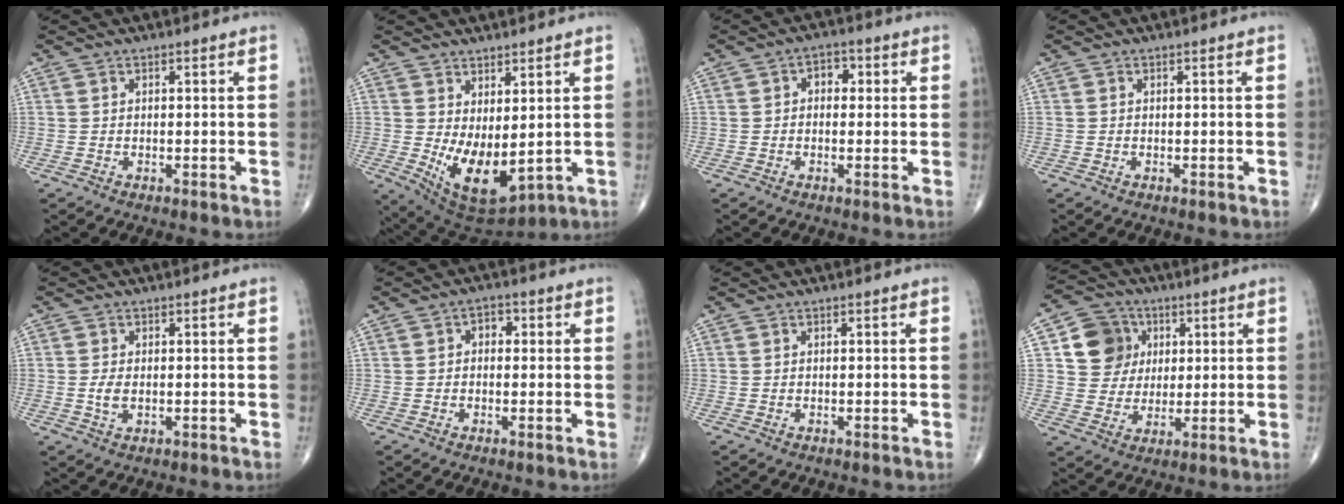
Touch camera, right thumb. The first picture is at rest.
{"total": 10.7, "force": [0.2, 5.1, 9.4], "torque": [-0.149, -0.024, 0.029]}
{"total": 3.4, "force": [0.5, 2.4, 2.4], "torque": [-0.012, 0.011, -0.001]}
{"total": 0.0}
{"total": 2.3, "force": [-0.1, 1.3, 1.9], "torque": [-0.043, -0.005, -0.003]}
{"total": 2.7, "force": [0.4, 1.9, 1.8], "torque": [-0.009, 0.011, -0.003]}
{"total": 0.0}
{"total": 9.8, "force": [2.8, 8.9, 3.2], "torque": [-0.017, -0.005, 0.047]}